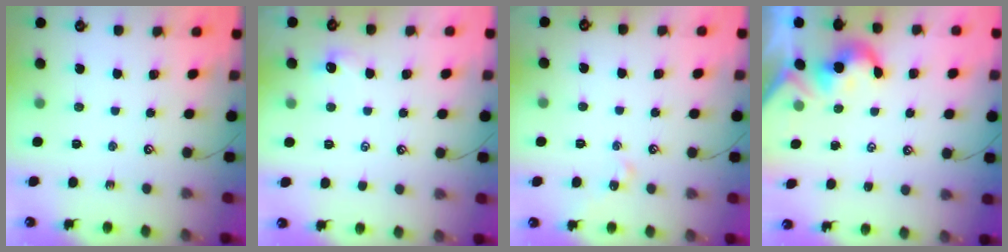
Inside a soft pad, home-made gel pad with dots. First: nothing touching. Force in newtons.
{"total": 1.1, "press": 1.0, "slide": 0.4}
{"total": 0.0}
{"total": 1.9, "press": 1.9, "slide": 0.5}